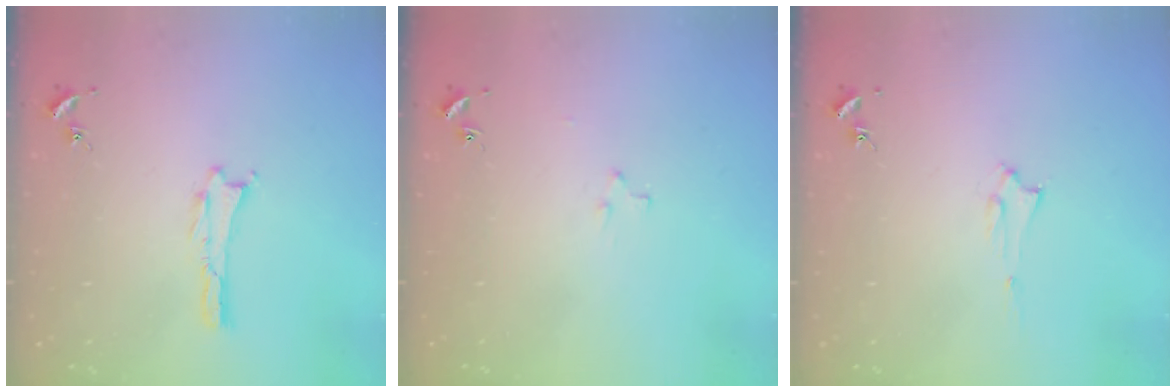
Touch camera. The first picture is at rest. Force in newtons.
{"total": 2.2, "press": 2.2, "slide": 0.2}
{"total": 1.5, "press": 1.5, "slide": 0.2}